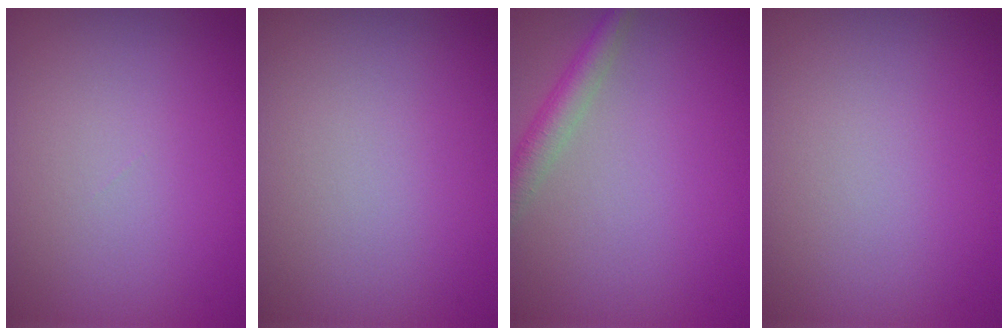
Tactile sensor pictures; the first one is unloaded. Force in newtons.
{"total": 0.0}
{"total": 2.7, "press": 2.7, "slide": 0.1}
{"total": 0.0}